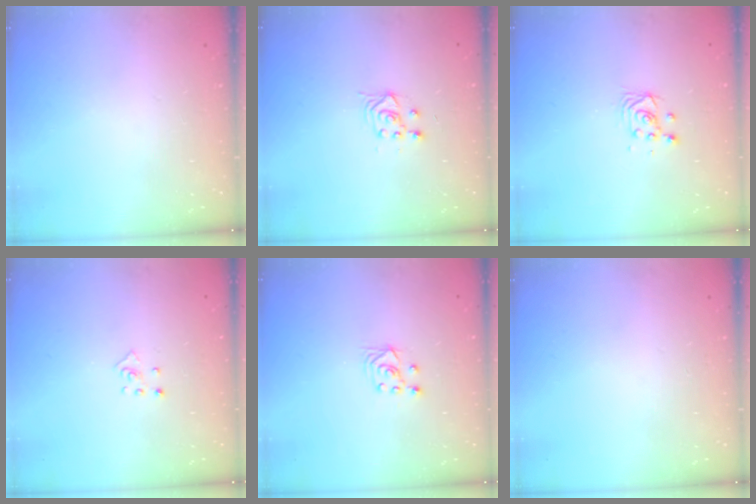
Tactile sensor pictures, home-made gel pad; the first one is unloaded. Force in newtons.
{"total": 3.0, "press": 2.6, "slide": 1.3}
{"total": 3.2, "press": 3.2, "slide": 0.6}
{"total": 3.9, "press": 3.9, "slide": 0.2}
{"total": 2.6, "press": 2.5, "slide": 1.0}
{"total": 0.0}